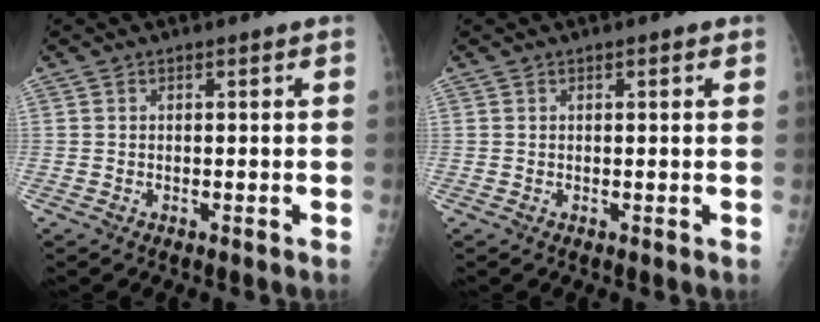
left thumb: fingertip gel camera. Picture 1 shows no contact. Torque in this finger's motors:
{"motor_torque": [-0.13, -0.03, -0.27, -0.26, 0.01]}